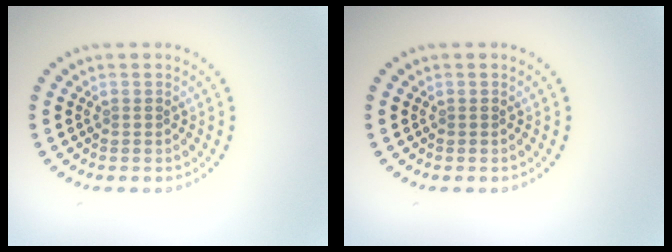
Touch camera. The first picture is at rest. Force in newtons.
{"total": 0.0}